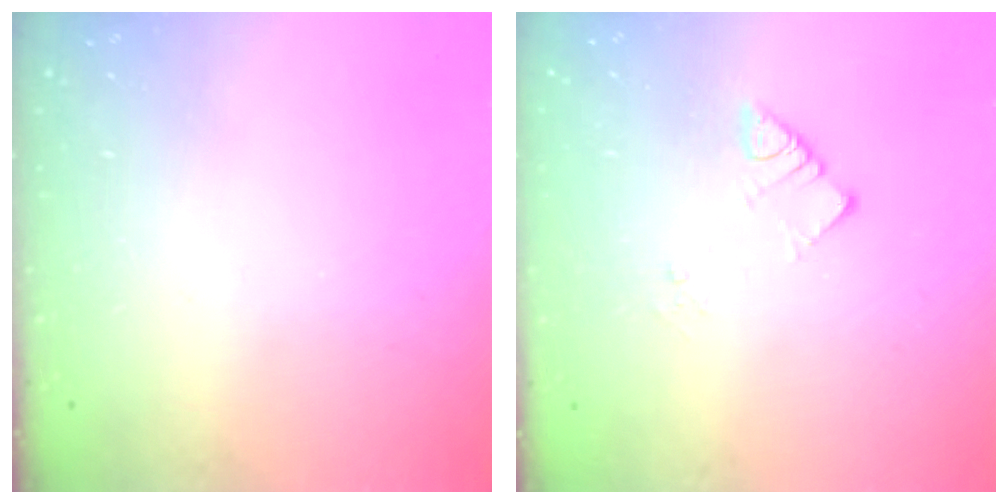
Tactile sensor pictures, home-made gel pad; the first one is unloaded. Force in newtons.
{"total": 2.6, "press": 2.6, "slide": 0.1}